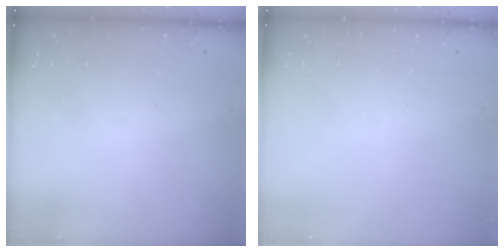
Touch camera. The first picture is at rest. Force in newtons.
{"total": 0.0}